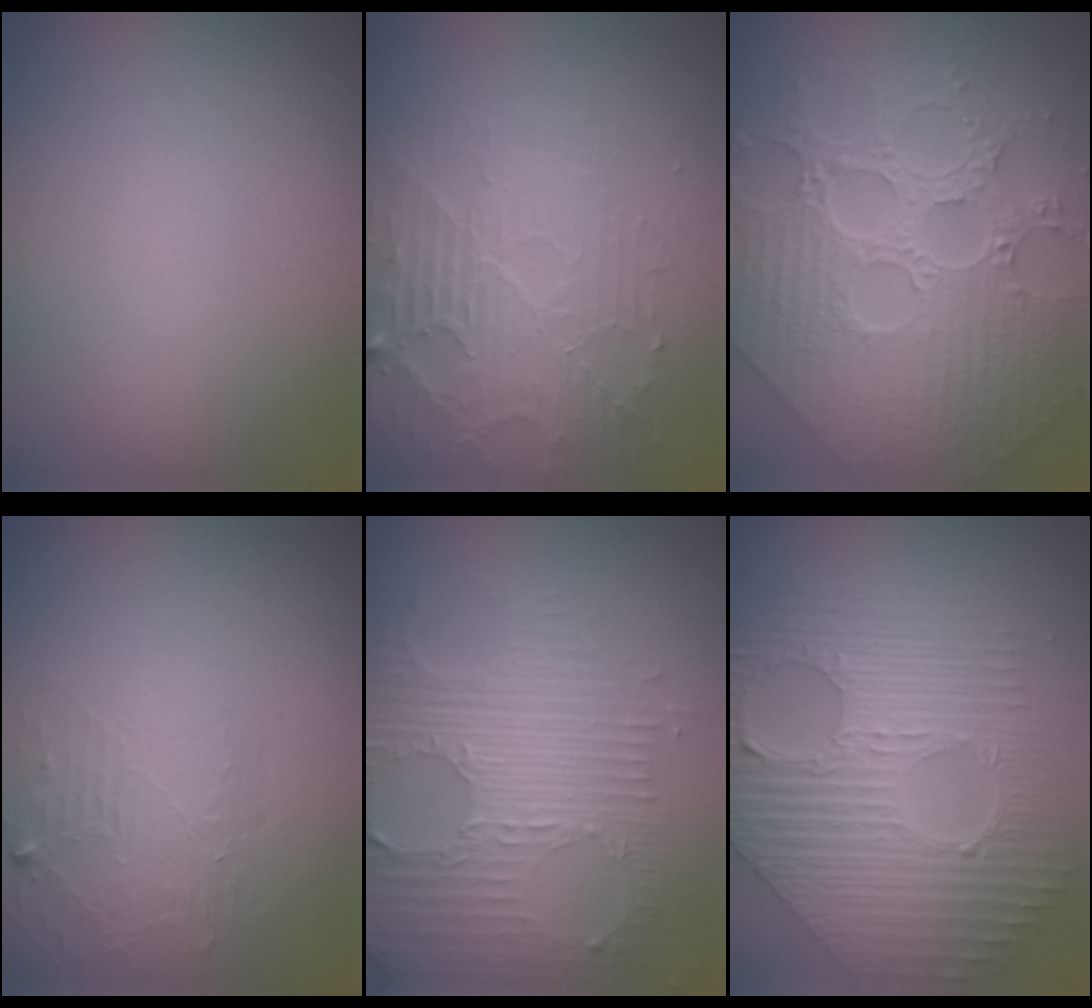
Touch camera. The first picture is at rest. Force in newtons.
{"total": 3.8, "press": 3.4, "slide": 1.7}
{"total": 9.4, "press": 7.0, "slide": 6.2}
{"total": 1.9, "press": 0.6, "slide": 1.8}
{"total": 8.0, "press": 5.7, "slide": 5.6}
{"total": 9.9, "press": 6.9, "slide": 7.0}